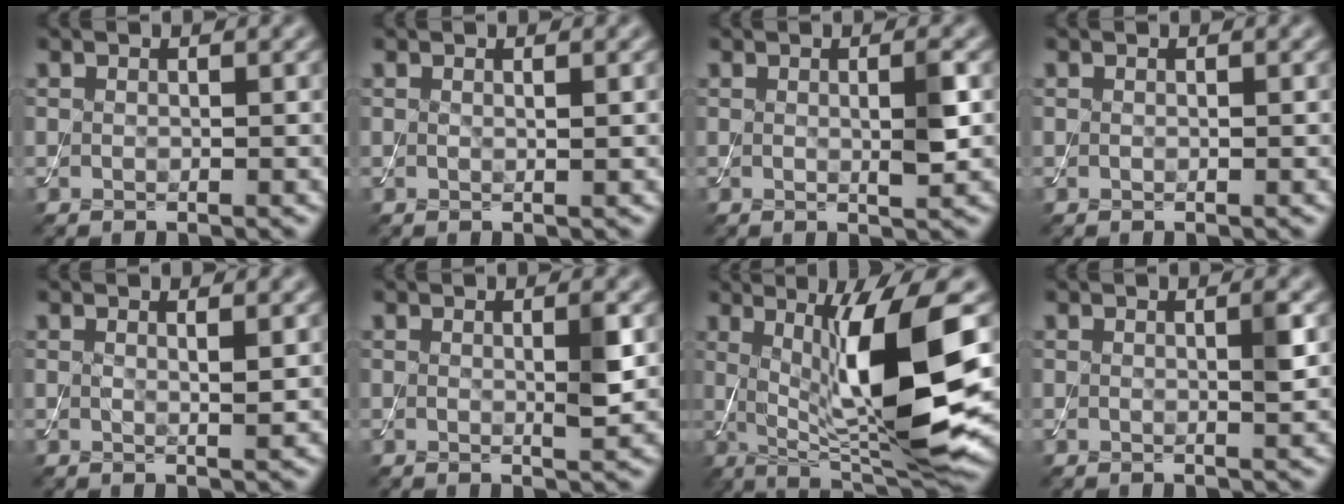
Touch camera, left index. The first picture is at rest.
{"total": 0.7, "force": [0.2, 0.2, 0.6], "torque": [-0.006, 0.001, 0.002]}
{"total": 2.1, "force": [0.2, 0.2, 2.1], "torque": [-0.034, -0.003, 0.000]}
{"total": 0.0}
{"total": 1.3, "force": [0.5, 0.3, 1.2], "torque": [-0.013, -0.002, 0.005]}
{"total": 1.9, "force": [0.3, 0.2, 1.9], "torque": [-0.029, -0.003, 0.000]}
{"total": 11.4, "force": [1.2, 2.4, 11.1], "torque": [-0.174, -0.011, 0.029]}
{"total": 1.1, "force": [0.2, 0.0, 1.1], "torque": [-0.015, 0.000, 0.000]}